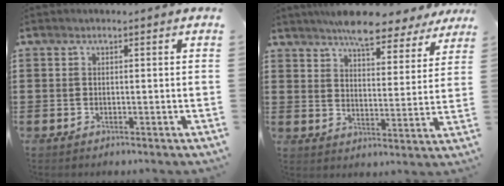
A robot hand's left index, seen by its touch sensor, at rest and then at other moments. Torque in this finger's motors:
{"motor_torque": [2.14, 0.00, 0.36, 0.07]}